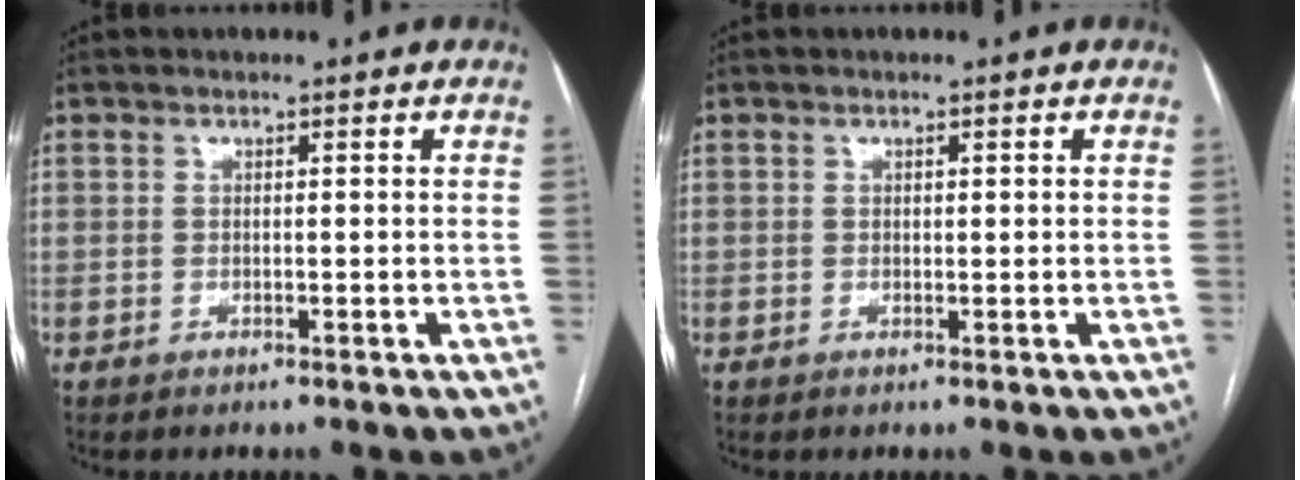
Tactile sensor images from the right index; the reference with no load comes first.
{"total": 0.6, "force": [0.2, 0.2, 0.5], "torque": [-0.006, 0.001, 0.003]}